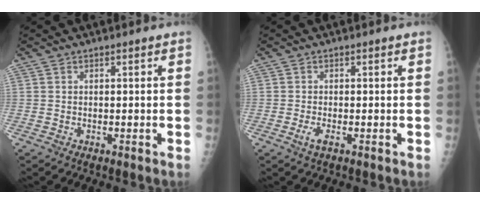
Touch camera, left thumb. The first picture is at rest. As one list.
[{"total": 2.1, "force": [-0.9, 0.6, 1.8], "torque": [-0.042, 0.000, -0.019]}]